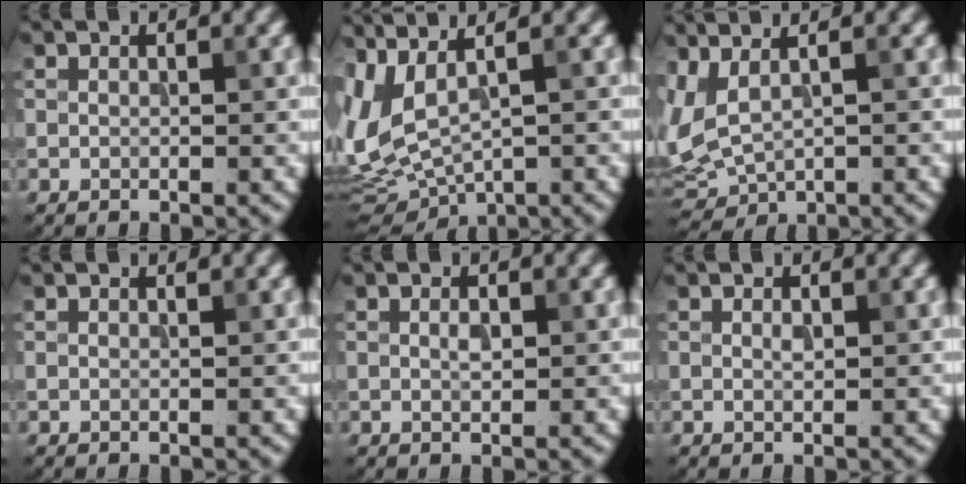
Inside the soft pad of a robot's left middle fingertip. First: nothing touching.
{"total": 7.2, "force": [1.7, 3.1, 6.2], "torque": [-0.141, -0.007, 0.055]}
{"total": 3.8, "force": [0.7, 1.9, 3.3], "torque": [-0.087, 0.003, 0.018]}
{"total": 0.0}
{"total": 1.0, "force": [0.2, 0.4, 0.9], "torque": [-0.019, 0.001, 0.004]}
{"total": 0.6, "force": [0.2, 0.3, 0.5], "torque": [-0.011, 0.002, 0.003]}